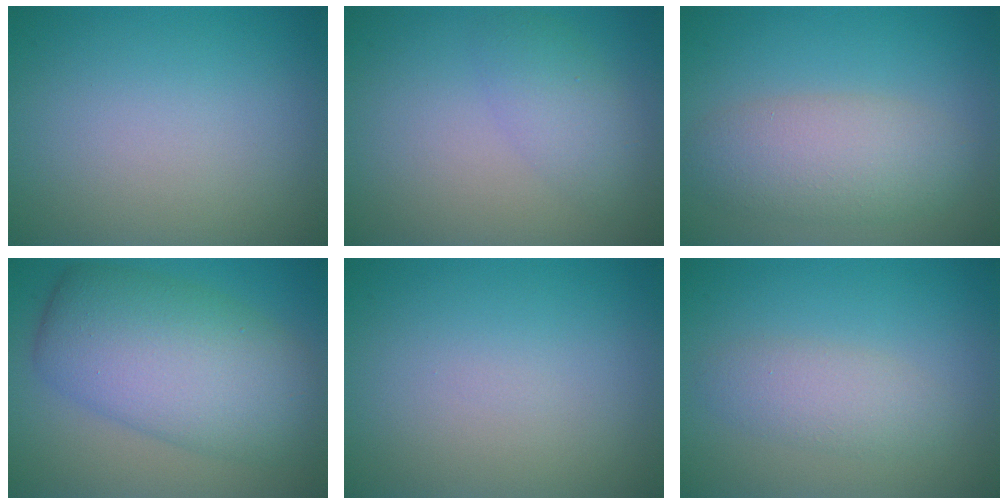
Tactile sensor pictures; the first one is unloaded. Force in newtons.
{"total": 2.7, "press": 2.7, "slide": 0.1}
{"total": 4.9, "press": 4.8, "slide": 0.4}
{"total": 9.4, "press": 9.4, "slide": 0.1}
{"total": 0.0}
{"total": 2.6, "press": 2.6, "slide": 0.1}